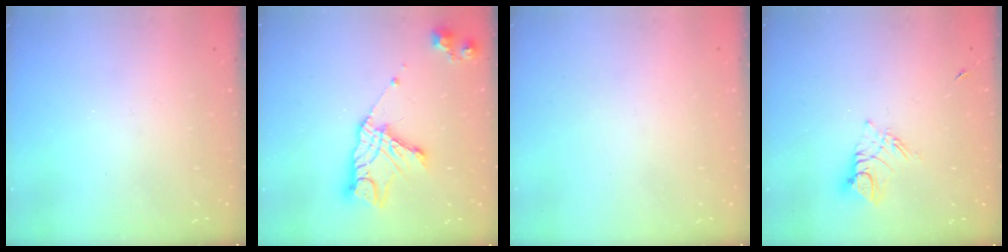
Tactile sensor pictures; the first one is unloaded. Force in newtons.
{"total": 14.4, "press": 14.3, "slide": 1.4}
{"total": 0.0}
{"total": 8.6, "press": 8.5, "slide": 0.8}